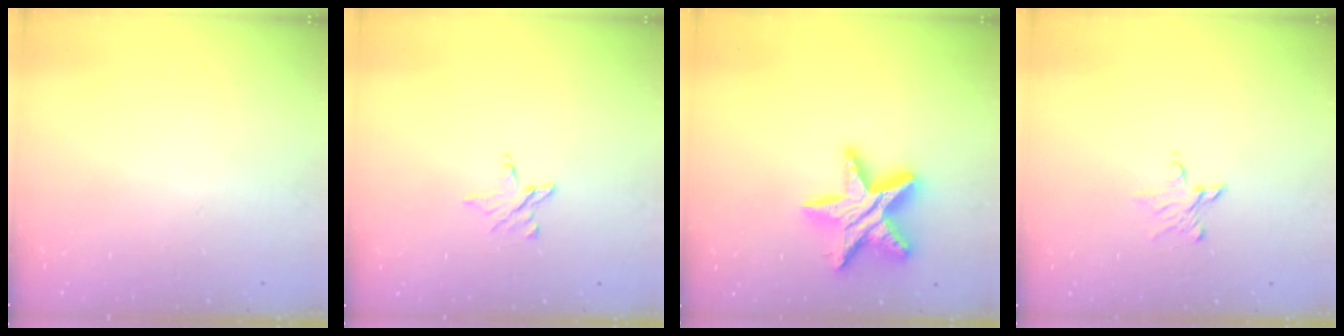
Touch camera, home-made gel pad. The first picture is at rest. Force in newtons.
{"total": 4.2, "press": 4.2, "slide": 0.4}
{"total": 16.3, "press": 16.2, "slide": 1.2}
{"total": 3.5, "press": 3.4, "slide": 0.3}